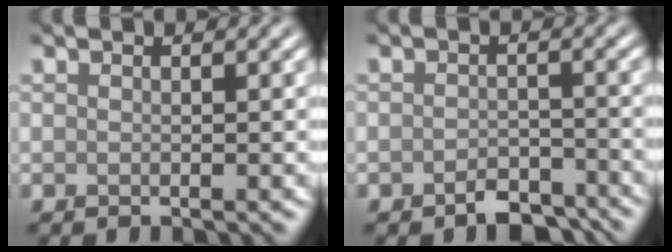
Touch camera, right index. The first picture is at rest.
{"total": 3.2, "force": [-2.3, 1.7, 1.4], "torque": [-0.019, 0.000, -0.043]}